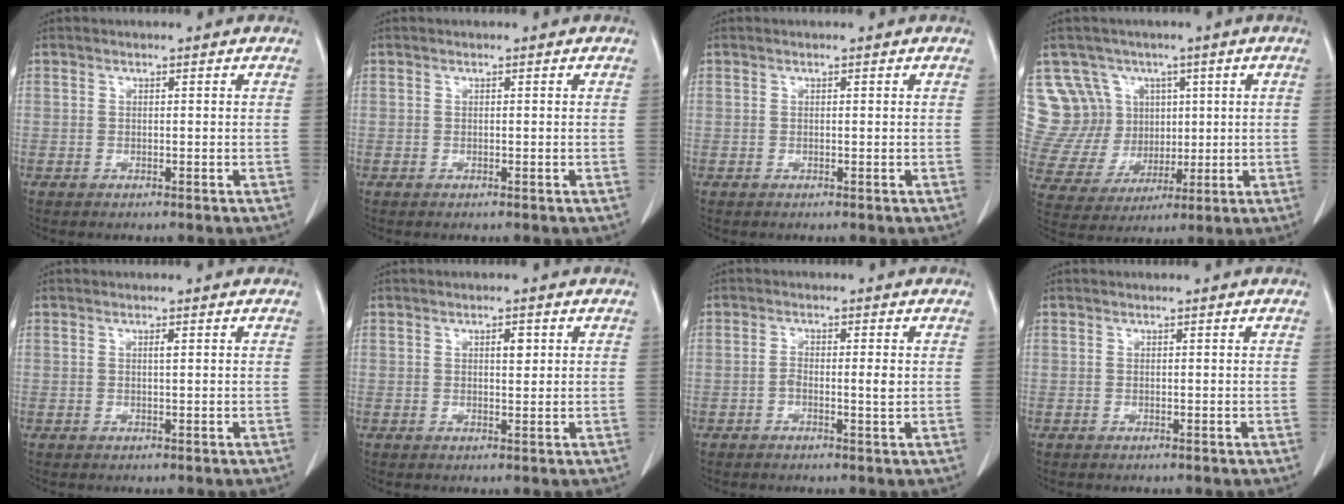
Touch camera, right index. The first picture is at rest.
{"total": 0.0}
{"total": 0.0}
{"total": 13.8, "force": [5.4, 12.4, 2.9], "torque": [-0.092, 0.065, 0.129]}
{"total": 0.6, "force": [0.2, 0.0, 0.6], "torque": [-0.010, 0.001, 0.004]}
{"total": 1.8, "force": [0.7, 0.7, 1.6], "torque": [-0.022, 0.000, 0.010]}
{"total": 2.3, "force": [-0.3, 0.5, 2.2], "torque": [-0.040, 0.001, -0.005]}
{"total": 0.0}